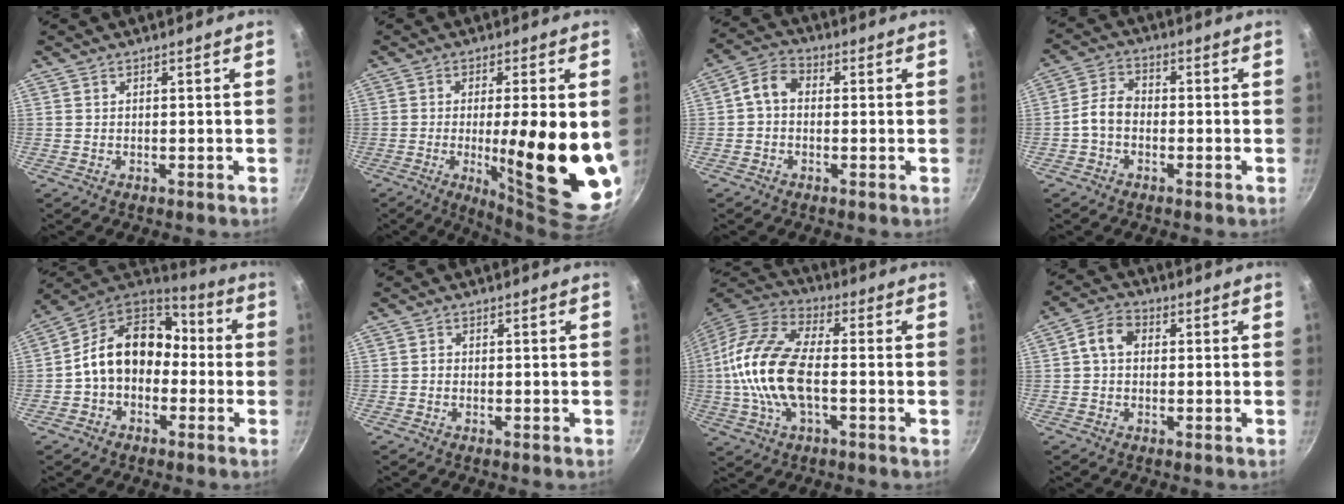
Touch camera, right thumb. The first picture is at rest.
{"total": 19.9, "force": [-1.7, 4.4, 19.3], "torque": [-0.262, -0.024, -0.017]}
{"total": 5.2, "force": [-0.1, 3.7, 3.7], "torque": [-0.071, 0.023, -0.019]}
{"total": 5.0, "force": [-1.4, 3.6, 3.2], "torque": [-0.055, 0.029, -0.039]}
{"total": 15.3, "force": [-1.1, 11.6, 9.8], "torque": [-0.122, 0.055, -0.038]}
{"total": 0.5, "force": [-0.2, 0.5, 0.1], "torque": [0.000, 0.003, -0.007]}
{"total": 17.9, "force": [-1.4, 8.5, 15.7], "torque": [-0.305, 0.033, -0.043]}
{"total": 5.2, "force": [0.7, 3.8, 3.5], "torque": [-0.060, 0.017, -0.001]}